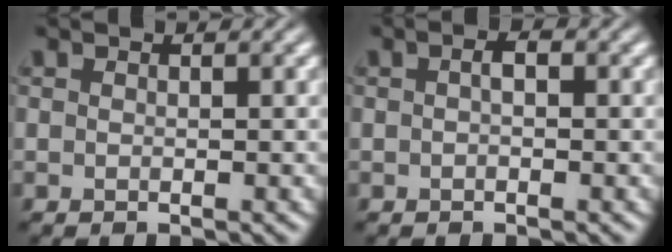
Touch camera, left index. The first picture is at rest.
{"total": 1.1, "force": [0.0, 0.5, 1.0], "torque": [-0.020, 0.002, -0.001]}